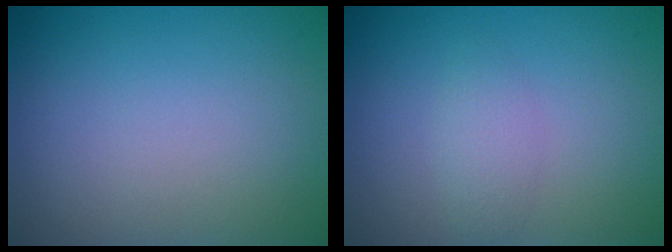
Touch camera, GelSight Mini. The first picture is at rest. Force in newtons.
{"total": 1.5, "press": 1.5, "slide": 0.0}